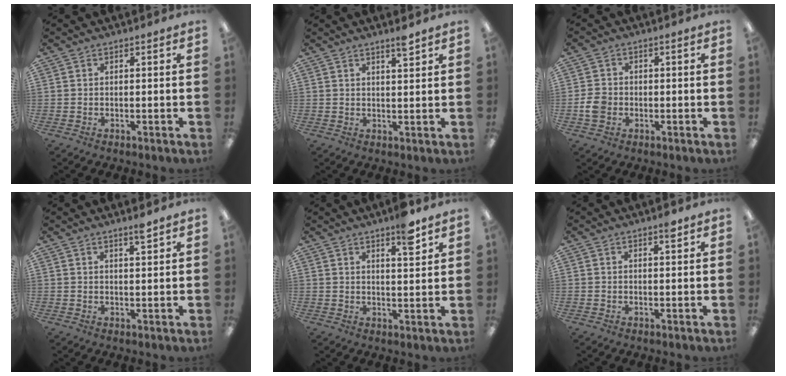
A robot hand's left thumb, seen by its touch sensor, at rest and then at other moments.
{"total": 3.2, "force": [2.6, 0.2, 1.9], "torque": [-0.026, -0.010, 0.042]}
{"total": 4.4, "force": [-1.0, 3.6, 2.4], "torque": [-0.045, 0.006, -0.017]}
{"total": 2.7, "force": [2.1, 0.0, 1.6], "torque": [-0.020, -0.008, 0.034]}
{"total": 6.2, "force": [4.5, 1.3, 3.9], "torque": [-0.049, -0.027, 0.071]}
{"total": 1.9, "force": [1.4, 0.3, 1.2], "torque": [-0.010, -0.006, 0.020]}